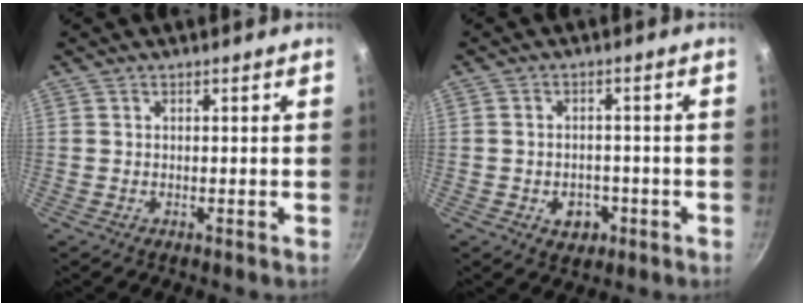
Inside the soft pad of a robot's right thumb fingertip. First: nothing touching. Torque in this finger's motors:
{"motor_torque": [-0.27, 0.19, 0.14, 0.29, 0.00]}